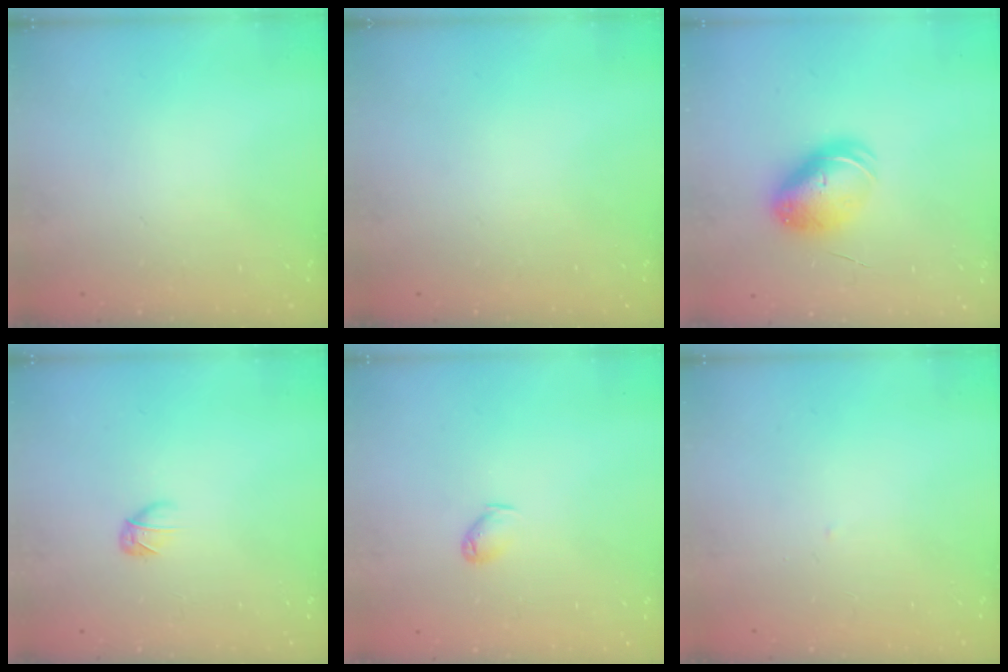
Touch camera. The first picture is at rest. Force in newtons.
{"total": 0.0}
{"total": 9.4, "press": 9.2, "slide": 1.6}
{"total": 3.3, "press": 3.2, "slide": 0.7}
{"total": 3.5, "press": 3.4, "slide": 0.6}
{"total": 1.6, "press": 1.6, "slide": 0.3}